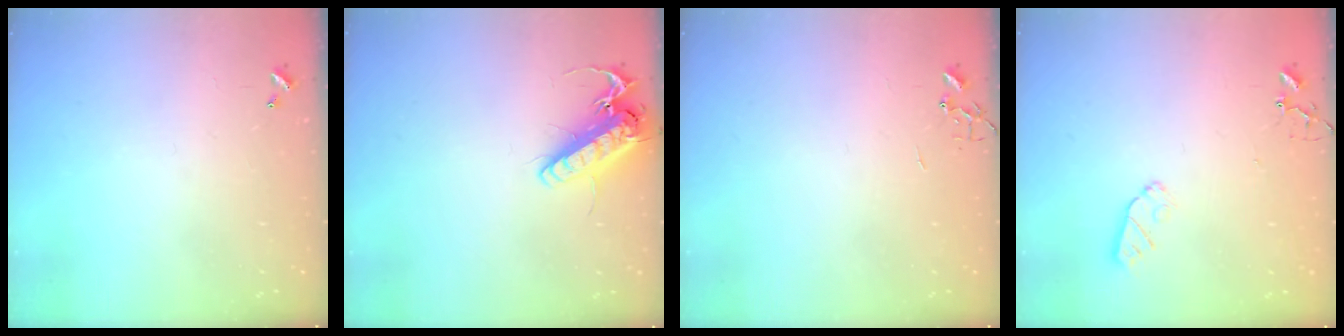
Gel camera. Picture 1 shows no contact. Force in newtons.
{"total": 14.6, "press": 14.4, "slide": 2.6}
{"total": 0.0}
{"total": 4.9, "press": 4.8, "slide": 0.6}